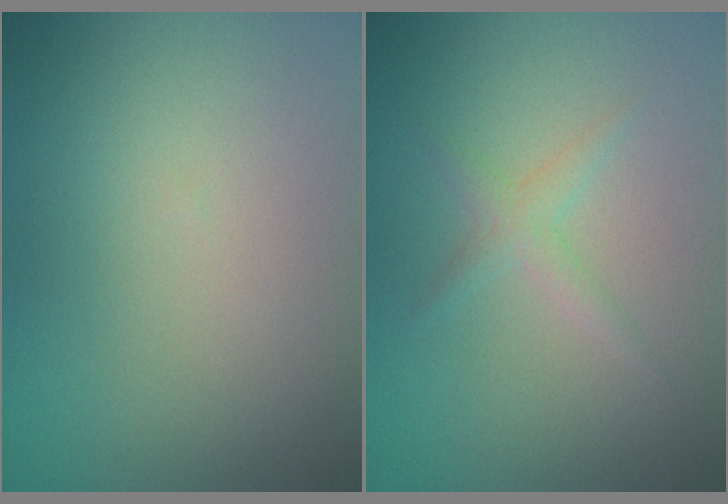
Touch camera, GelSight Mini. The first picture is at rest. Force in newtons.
{"total": 1.3, "press": 1.3, "slide": 0.1}